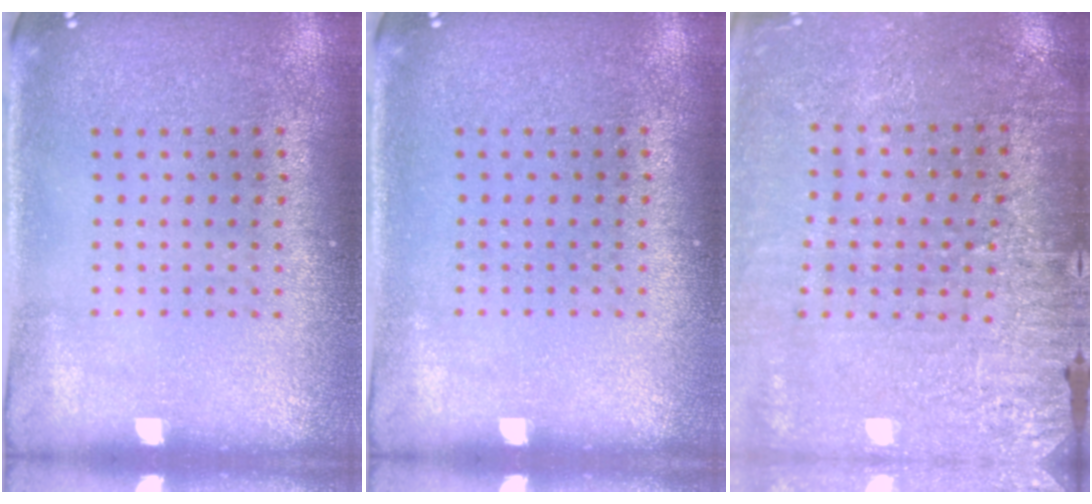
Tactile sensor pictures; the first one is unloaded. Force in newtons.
{"total": 0.0}
{"total": 2.9, "press": 2.9, "slide": 0.2}